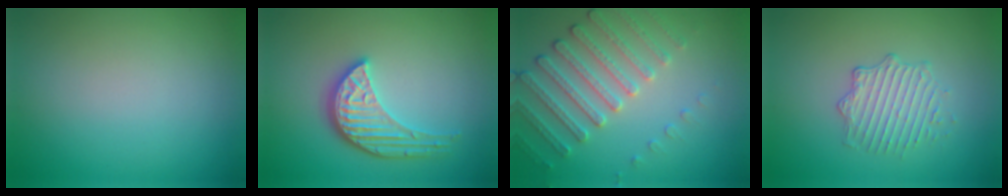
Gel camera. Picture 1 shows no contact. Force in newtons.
{"total": 4.3, "press": 3.6, "slide": 2.4}
{"total": 4.1, "press": 3.8, "slide": 1.5}
{"total": 2.3, "press": 1.6, "slide": 1.6}